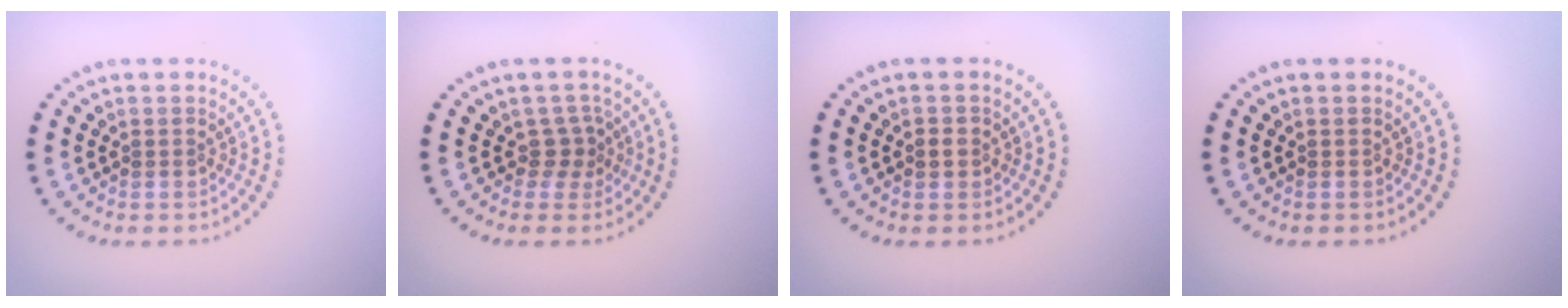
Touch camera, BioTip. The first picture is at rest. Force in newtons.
{"total": 1.9, "press": 1.2, "slide": 1.5}
{"total": 1.0, "press": 0.9, "slide": 0.5}
{"total": 0.0}